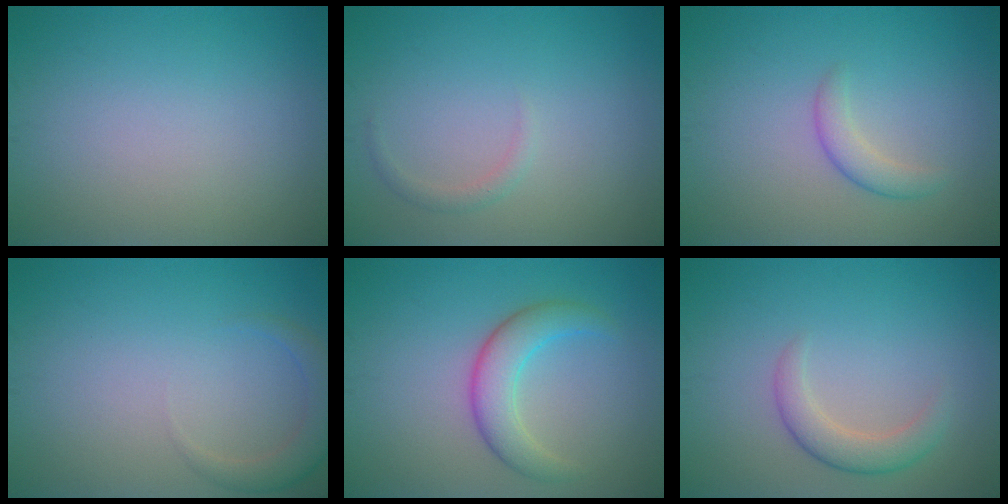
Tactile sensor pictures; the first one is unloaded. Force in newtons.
{"total": 0.9, "press": 0.9, "slide": 0.0}
{"total": 1.9, "press": 1.9, "slide": 0.0}
{"total": 2.3, "press": 2.3, "slide": 0.1}
{"total": 3.9, "press": 3.9, "slide": 0.3}
{"total": 2.7, "press": 2.7, "slide": 0.2}